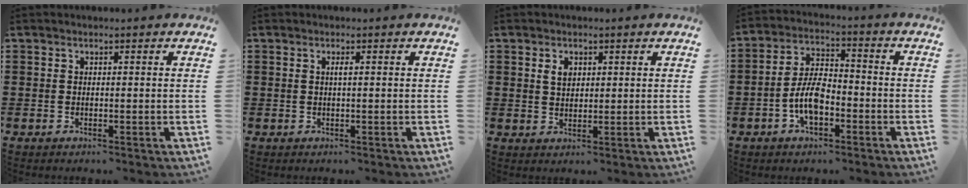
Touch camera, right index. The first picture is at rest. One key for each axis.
{"total": 0.8, "fx": 0.1, "fy": -0.1, "fz": 0.8, "tx": -0.014, "ty": -0.003, "tz": 0.001}
{"total": 2.3, "fx": 0.9, "fy": 1.6, "fz": 1.4, "tx": -0.033, "ty": 0.007, "tz": 0.017}
{"total": 6.8, "fx": -2.6, "fy": 3.2, "fz": 5.4, "tx": -0.122, "ty": 0.003, "tz": -0.055}